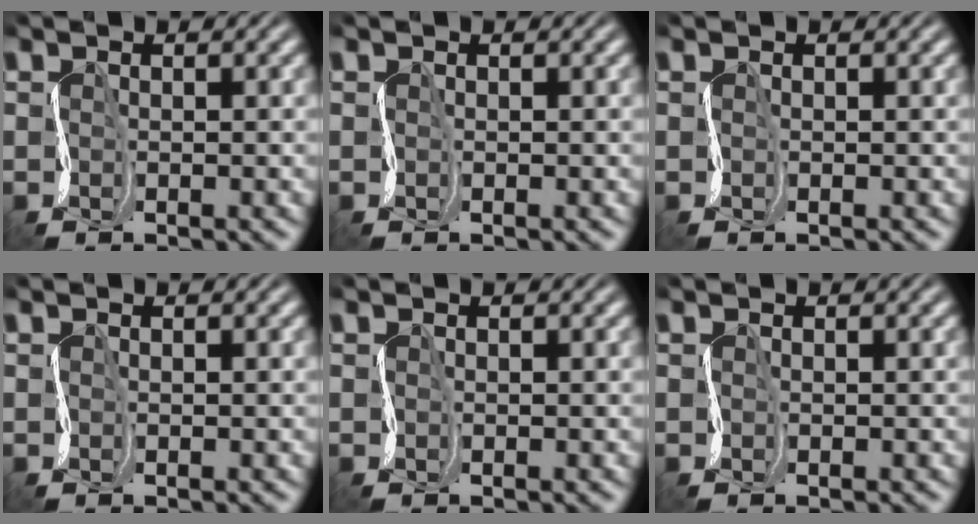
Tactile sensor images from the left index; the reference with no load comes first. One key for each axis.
{"total": 0.0}
{"total": 0.0}
{"total": 0.0}
{"total": 0.0}
{"total": 0.0}